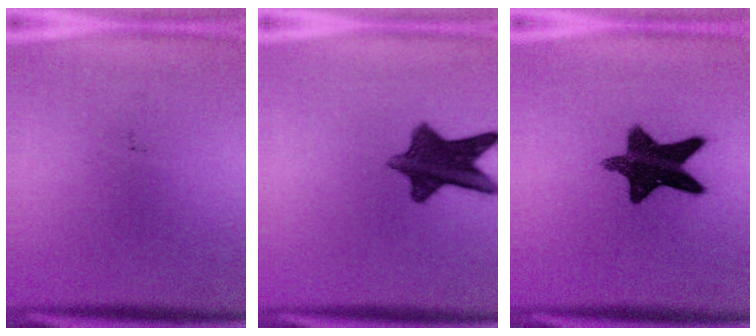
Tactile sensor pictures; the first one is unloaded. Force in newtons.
{"total": 10.9}
{"total": 13.3}